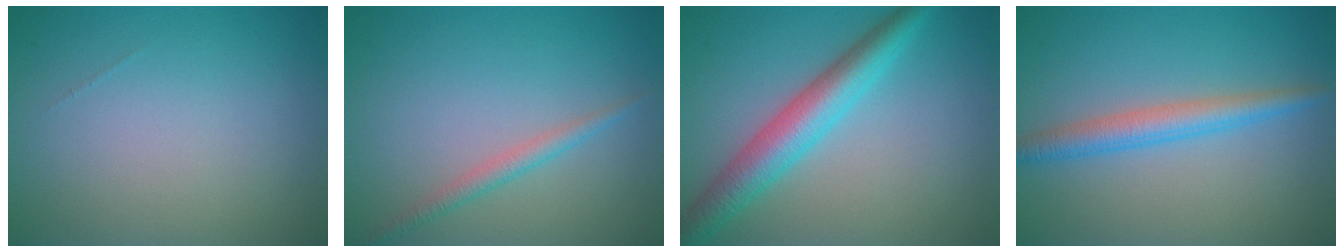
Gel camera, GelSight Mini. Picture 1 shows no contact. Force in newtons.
{"total": 1.6, "press": 1.6, "slide": 0.1}
{"total": 5.5, "press": 5.5, "slide": 0.1}
{"total": 3.2, "press": 3.2, "slide": 0.1}